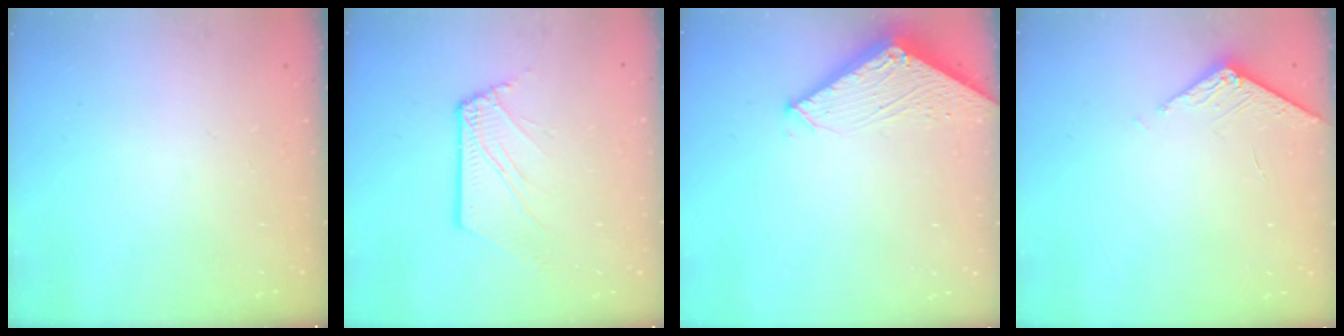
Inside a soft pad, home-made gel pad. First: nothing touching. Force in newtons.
{"total": 5.0, "press": 4.9, "slide": 0.4}
{"total": 2.8, "press": 2.8, "slide": 0.3}
{"total": 3.3, "press": 3.3, "slide": 0.5}